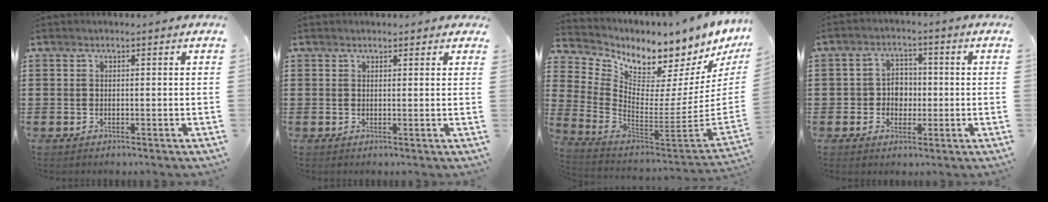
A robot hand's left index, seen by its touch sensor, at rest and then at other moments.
{"total": 1.3, "force": [1.1, 0.7, 0.3], "torque": [-0.007, 0.007, 0.020]}
{"total": 5.6, "force": [5.4, 1.2, 0.8], "torque": [-0.063, -0.073, 0.087]}
{"total": 3.9, "force": [-0.3, 3.7, 1.4], "torque": [-0.041, 0.011, -0.011]}